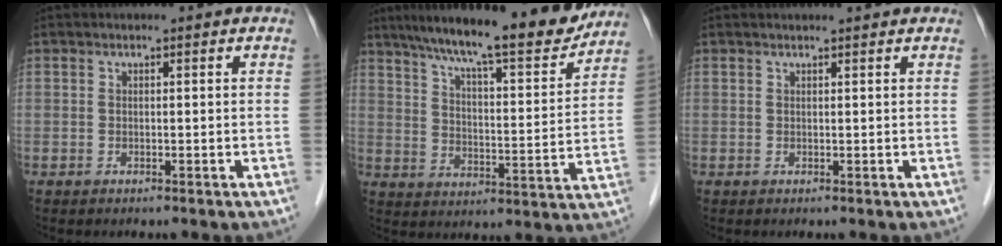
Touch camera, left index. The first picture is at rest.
{"total": 18.7, "force": [16.0, 1.9, 9.5], "torque": [-0.148, -0.008, 0.233]}
{"total": 2.5, "force": [2.4, 0.0, 0.8], "torque": [-0.010, 0.012, 0.026]}